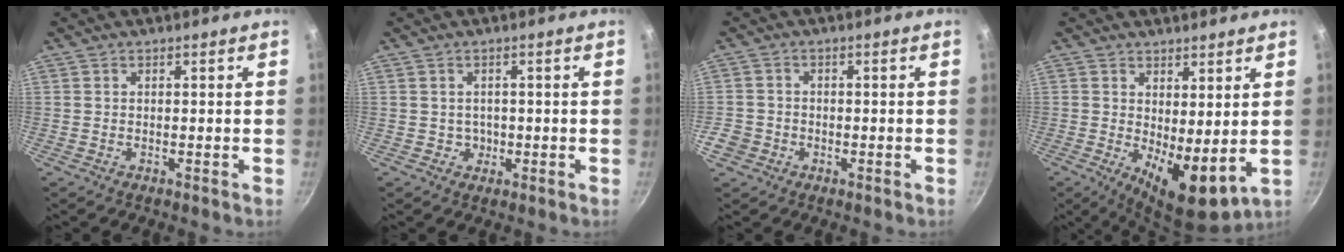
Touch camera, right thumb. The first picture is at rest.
{"total": 1.8, "force": [-0.1, 1.8, 0.4], "torque": [0.008, -0.001, 0.002]}
{"total": 4.5, "force": [-1.8, 3.8, 1.4], "torque": [-0.021, 0.021, -0.032]}
{"total": 9.1, "force": [0.9, 3.8, 8.3], "torque": [-0.109, -0.027, 0.023]}